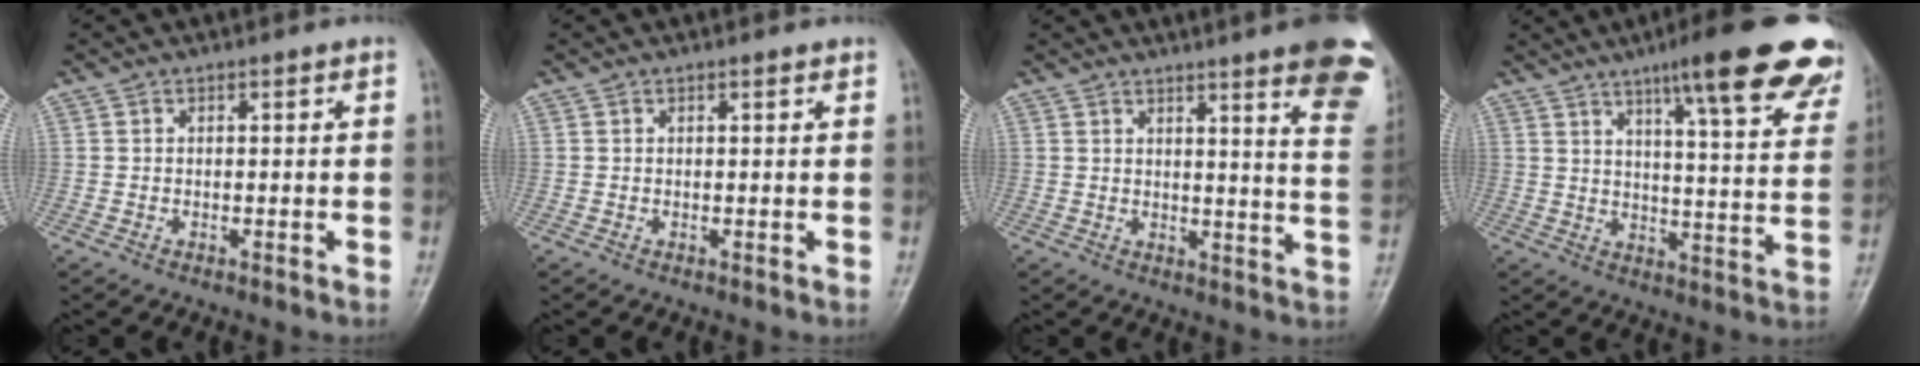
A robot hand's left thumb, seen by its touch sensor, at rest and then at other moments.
{"total": 0.5, "force": [0.4, 0.1, 0.3], "torque": [-0.007, -0.002, 0.004]}
{"total": 16.0, "force": [10.2, 2.0, 12.2], "torque": [-0.123, -0.054, 0.106]}
{"total": 22.7, "force": [15.1, 4.1, 16.4], "torque": [-0.192, -0.048, 0.193]}